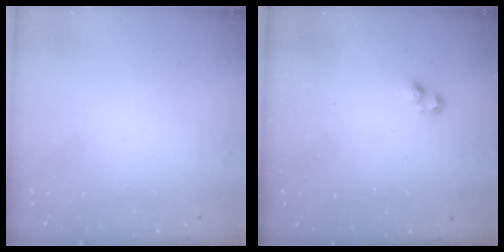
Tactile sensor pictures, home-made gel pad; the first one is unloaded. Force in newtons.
{"total": 1.9, "press": 1.9, "slide": 0.3}